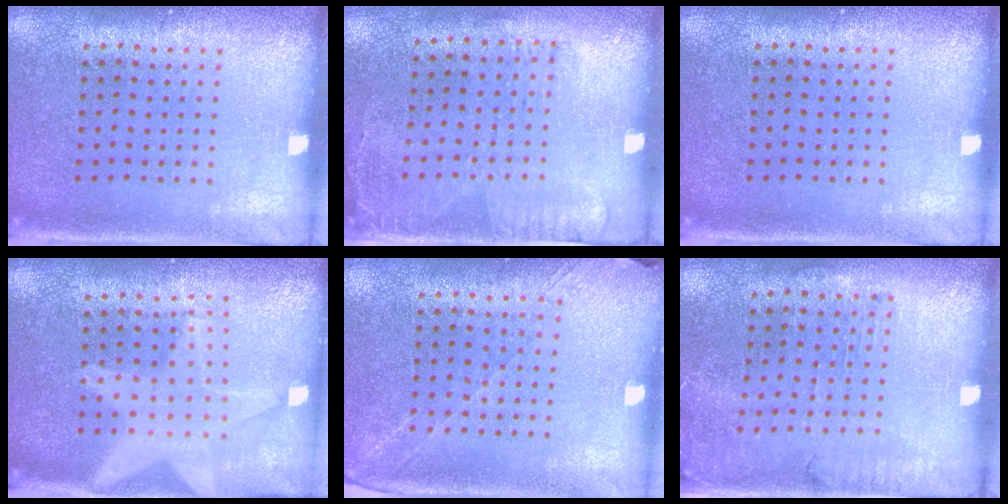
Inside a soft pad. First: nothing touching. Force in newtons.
{"total": 1.7, "press": 1.2, "slide": 1.2}
{"total": 0.0}
{"total": 1.3, "press": 1.3, "slide": 0.5}
{"total": 1.3, "press": 1.2, "slide": 0.4}
{"total": 1.3, "press": 1.2, "slide": 0.5}